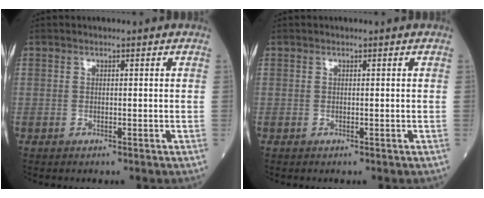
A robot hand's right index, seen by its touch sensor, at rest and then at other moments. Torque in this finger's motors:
{"motor_torque": [0.00, 0.00, 0.00, 0.00]}